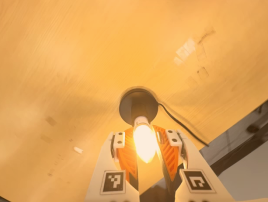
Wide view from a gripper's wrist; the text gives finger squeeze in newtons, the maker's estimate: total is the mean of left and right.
{"total": 14.0, "left": 12.8, "right": 15.2}